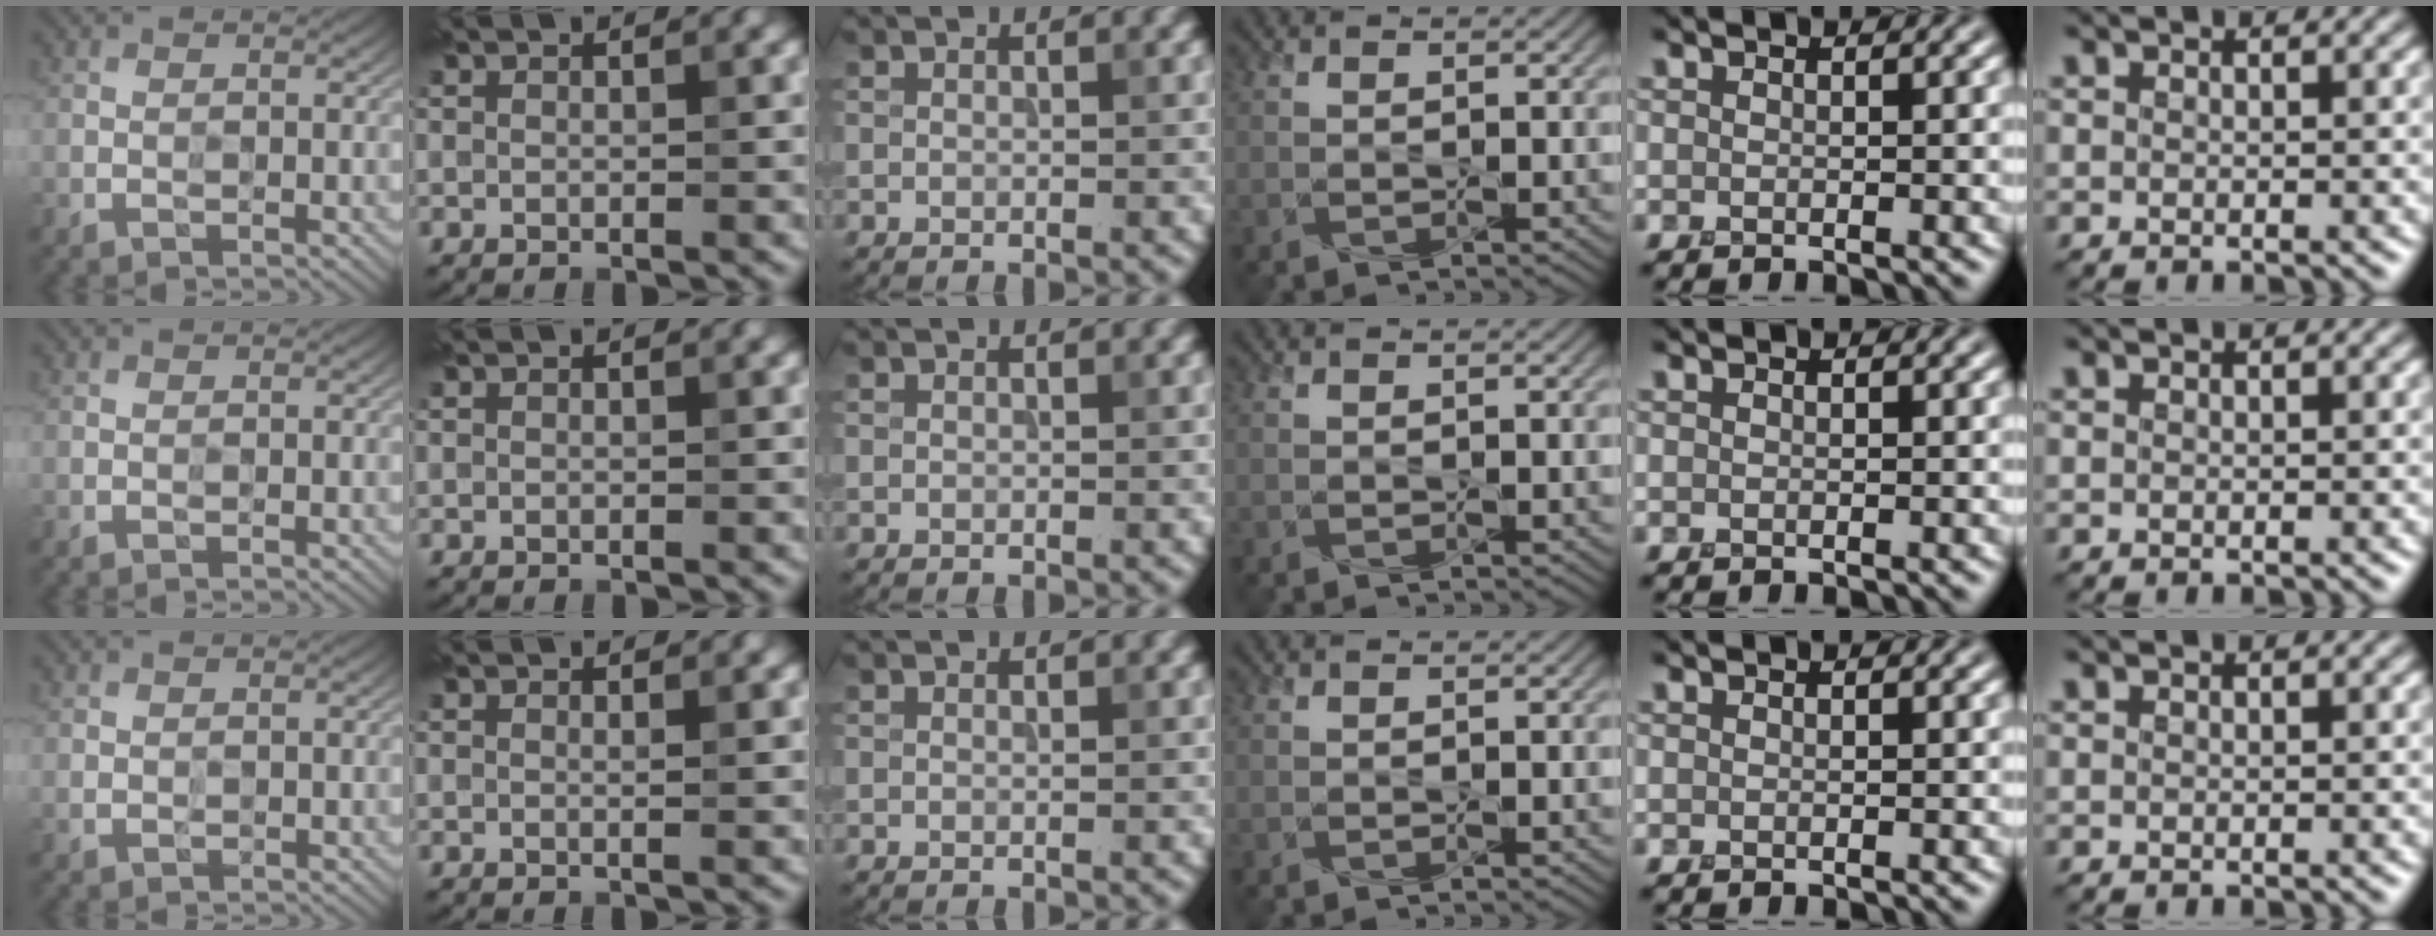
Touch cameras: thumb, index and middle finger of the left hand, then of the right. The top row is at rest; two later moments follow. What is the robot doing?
{"motion": "screw", "object": "spray bottle"}